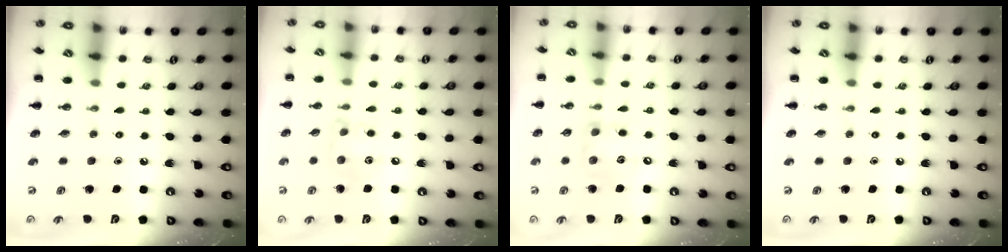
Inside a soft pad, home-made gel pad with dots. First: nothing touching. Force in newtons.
{"total": 7.3, "press": 7.3, "slide": 0.4}
{"total": 8.6, "press": 8.5, "slide": 1.1}
{"total": 0.0}